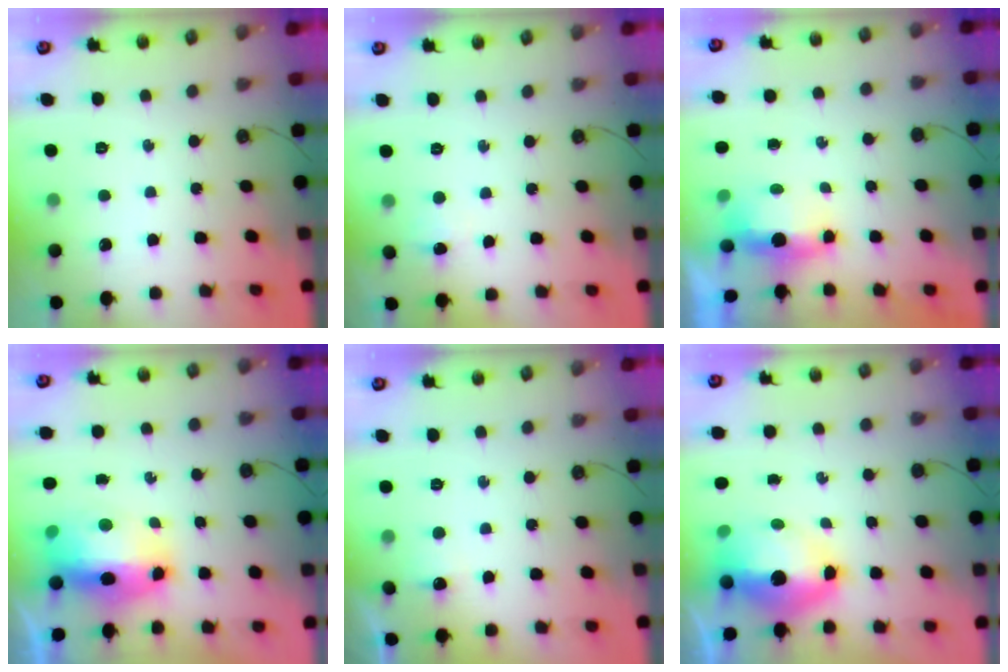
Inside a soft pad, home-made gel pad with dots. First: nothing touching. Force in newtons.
{"total": 5.7, "press": 4.7, "slide": 3.2}
{"total": 8.2, "press": 5.7, "slide": 5.8}
{"total": 11.7, "press": 11.5, "slide": 1.9}
{"total": 12.5, "press": 4.7, "slide": 11.6}
{"total": 12.8, "press": 12.8, "slide": 1.2}